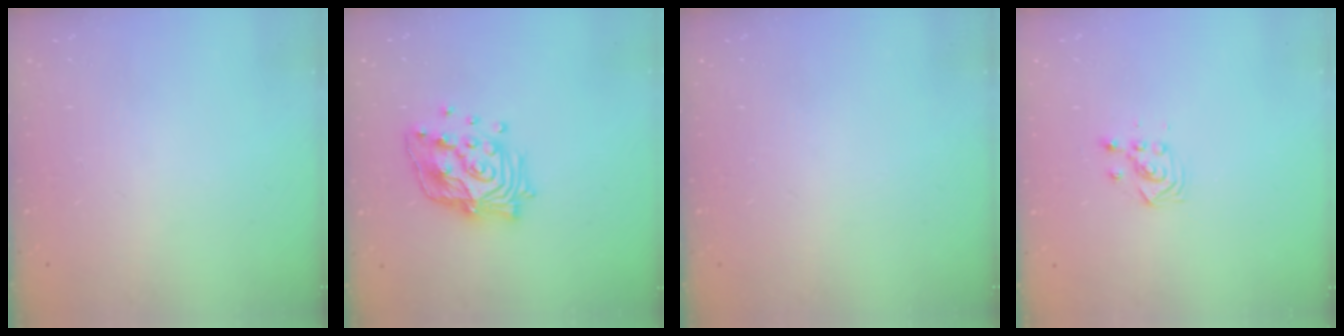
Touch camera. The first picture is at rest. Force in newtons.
{"total": 17.5, "press": 17.2, "slide": 2.8}
{"total": 0.0}
{"total": 2.9, "press": 2.9, "slide": 0.3}